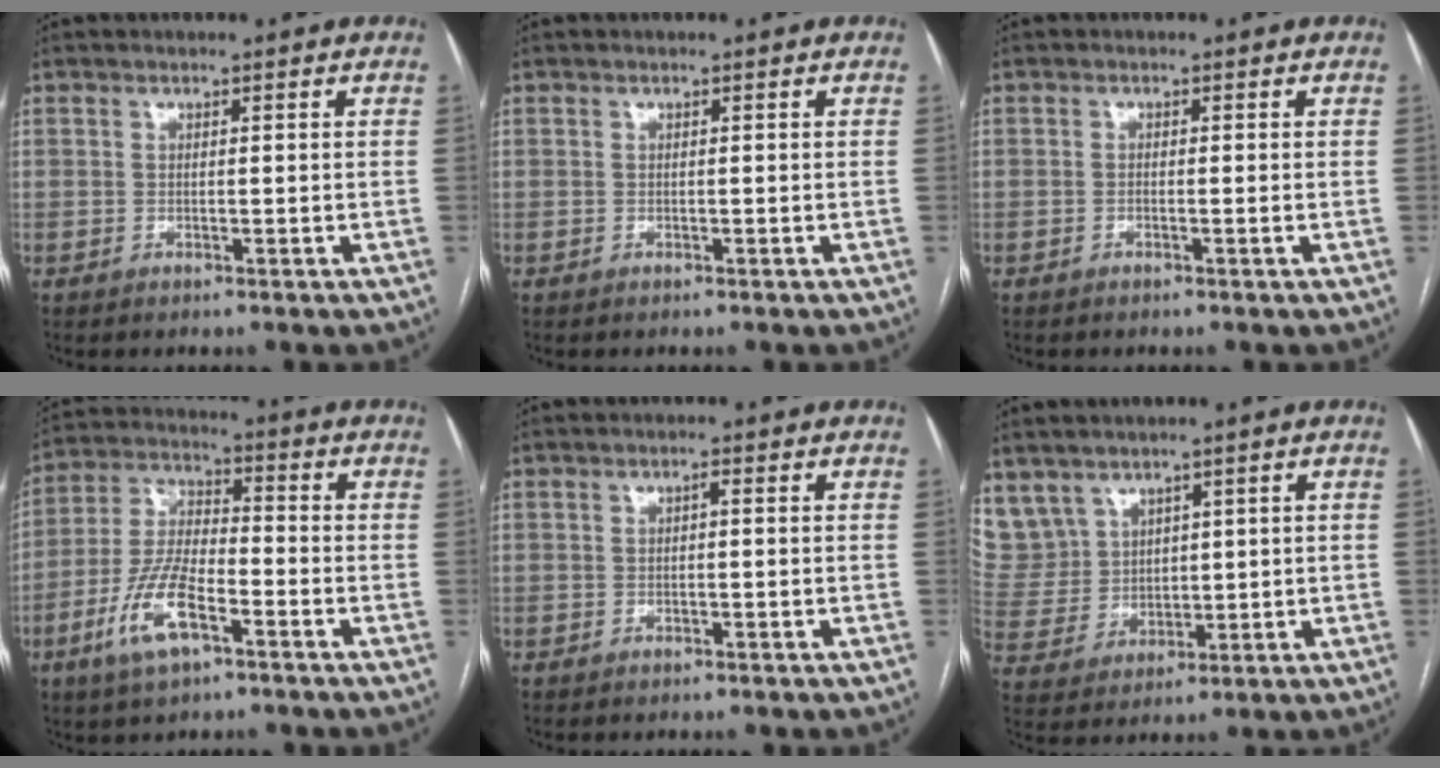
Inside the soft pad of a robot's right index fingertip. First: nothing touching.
{"total": 0.0}
{"total": 0.0}
{"total": 11.1, "force": [-5.2, 3.8, 9.0], "torque": [-0.198, 0.000, -0.099]}
{"total": 0.6, "force": [0.0, 0.1, 0.6], "torque": [-0.009, 0.002, 0.000]}
{"total": 11.0, "force": [6.9, 8.4, 1.7], "torque": [-0.062, 0.037, 0.171]}